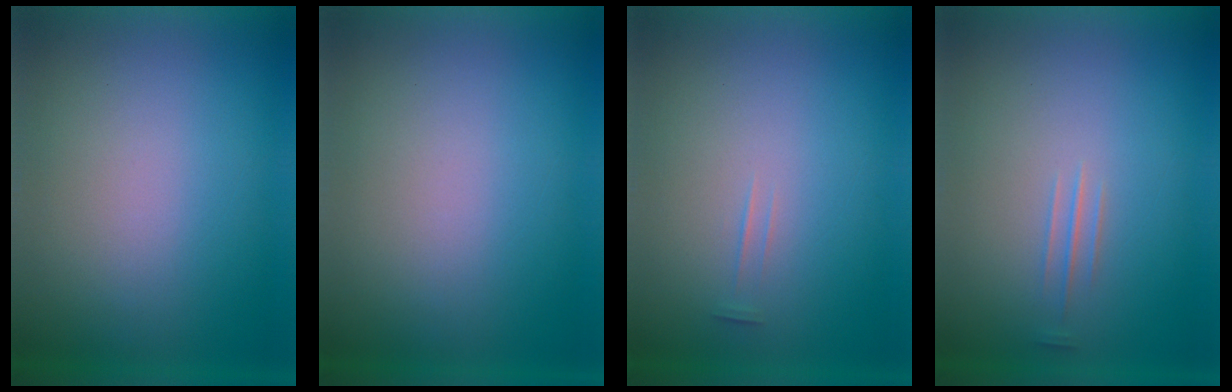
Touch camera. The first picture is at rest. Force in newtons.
{"total": 1.0}
{"total": 1.3}
{"total": 1.3}